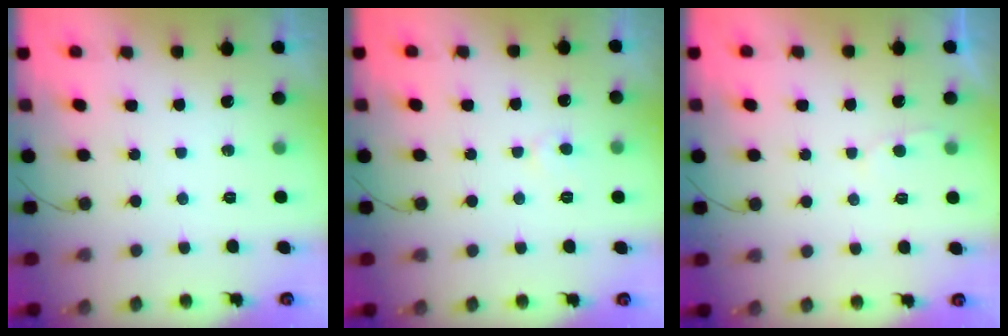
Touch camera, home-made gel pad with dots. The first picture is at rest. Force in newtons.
{"total": 4.3, "press": 4.3, "slide": 0.4}
{"total": 2.1, "press": 2.1, "slide": 0.2}